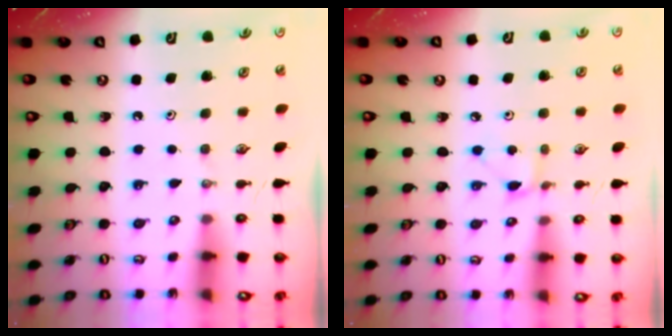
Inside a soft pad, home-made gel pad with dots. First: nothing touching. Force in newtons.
{"total": 3.0, "press": 3.0, "slide": 0.4}